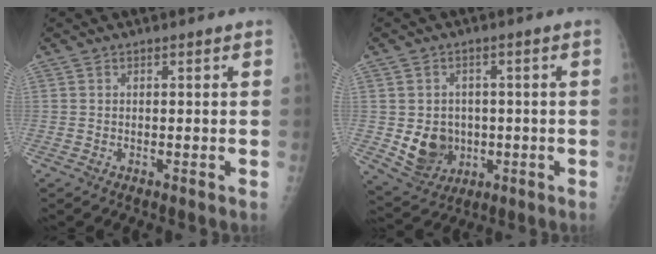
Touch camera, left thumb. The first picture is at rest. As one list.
[{"total": 8.6, "force": [-1.0, 7.4, 4.1], "torque": [-0.033, 0.000, -0.002]}]